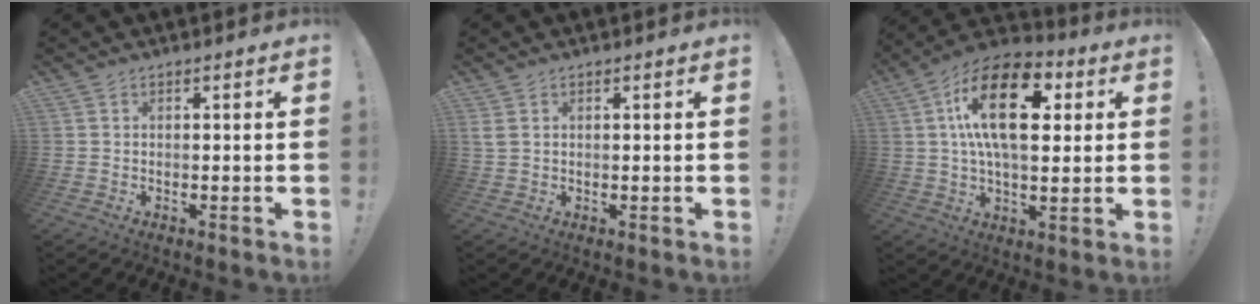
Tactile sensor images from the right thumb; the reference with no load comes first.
{"total": 2.0, "force": [1.0, 1.0, 1.5], "torque": [-0.030, 0.002, 0.019]}
{"total": 21.3, "force": [5.3, 10.9, 17.6], "torque": [-0.294, -0.011, 0.081]}